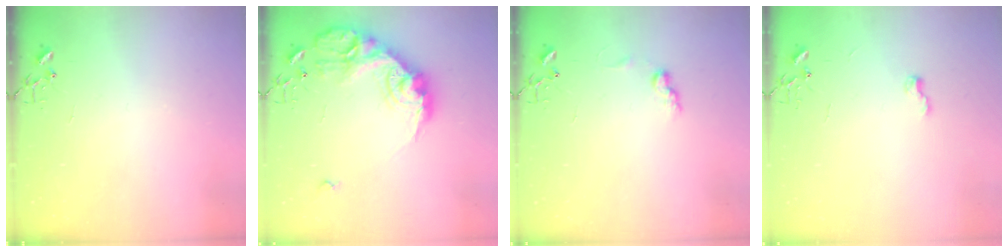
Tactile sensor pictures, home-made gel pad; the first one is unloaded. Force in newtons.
{"total": 22.6, "press": 22.6, "slide": 1.4}
{"total": 7.2, "press": 7.2, "slide": 0.2}
{"total": 5.0, "press": 5.0, "slide": 0.6}